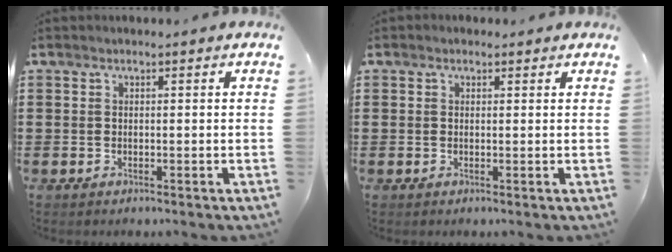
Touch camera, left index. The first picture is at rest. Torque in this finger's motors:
{"motor_torque": [-0.05, -2.07, 0.60, 0.05]}